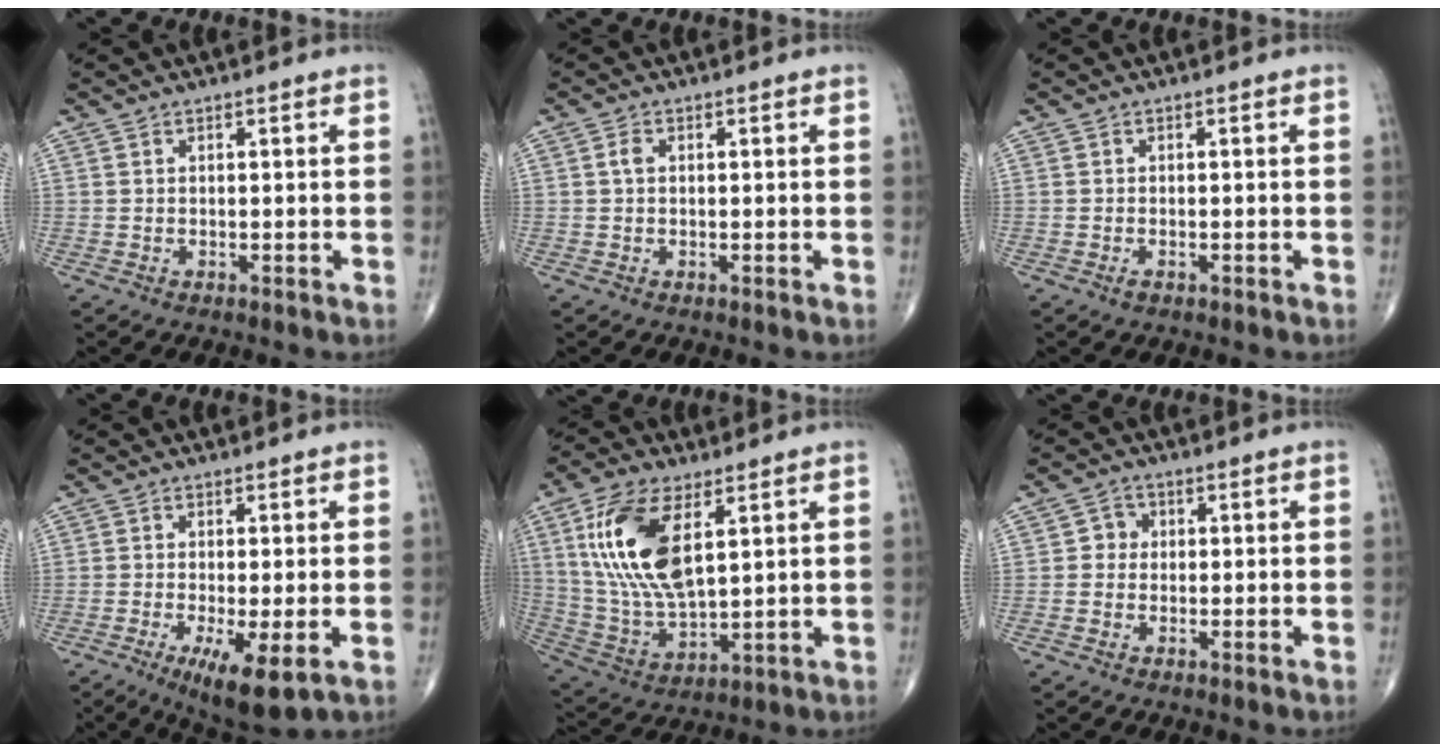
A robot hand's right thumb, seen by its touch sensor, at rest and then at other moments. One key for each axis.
{"total": 1.4, "fx": 0.2, "fy": 0.9, "fz": 1.0, "tx": -0.019, "ty": 0.004, "tz": 0.002}
{"total": 0.9, "fx": -0.5, "fy": 0.4, "fz": 0.6, "tx": -0.011, "ty": 0.001, "tz": -0.009}
{"total": 8.5, "fx": -2.9, "fy": 2.0, "fz": 7.7, "tx": -0.131, "ty": -0.020, "tz": -0.045}
{"total": 17.2, "fx": 5.7, "fy": 7.9, "fz": 14.2, "tx": -0.281, "ty": -0.018, "tz": 0.117}
{"total": 2.7, "fx": 0.0, "fy": 2.5, "fz": 0.9, "tx": 0.005, "ty": 0.008, "tz": -0.006}